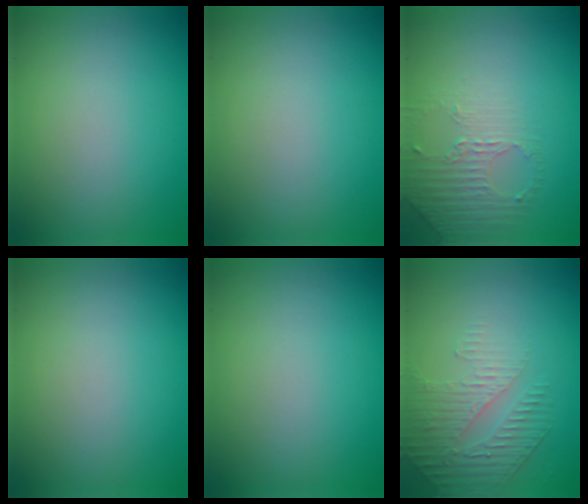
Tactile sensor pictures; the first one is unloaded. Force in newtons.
{"total": 0.0}
{"total": 1.6, "press": 1.0, "slide": 1.2}
{"total": 0.0}
{"total": 0.0}
{"total": 2.2, "press": 1.7, "slide": 1.4}